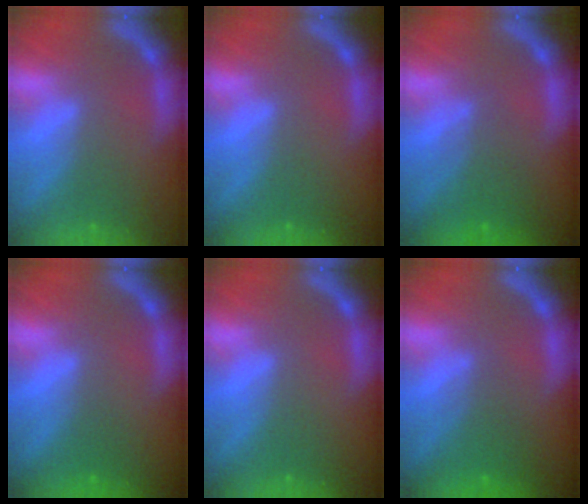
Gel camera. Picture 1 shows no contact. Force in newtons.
{"total": 0.0}
{"total": 3.5}
{"total": 0.9}
{"total": 0.0}
{"total": 3.0}